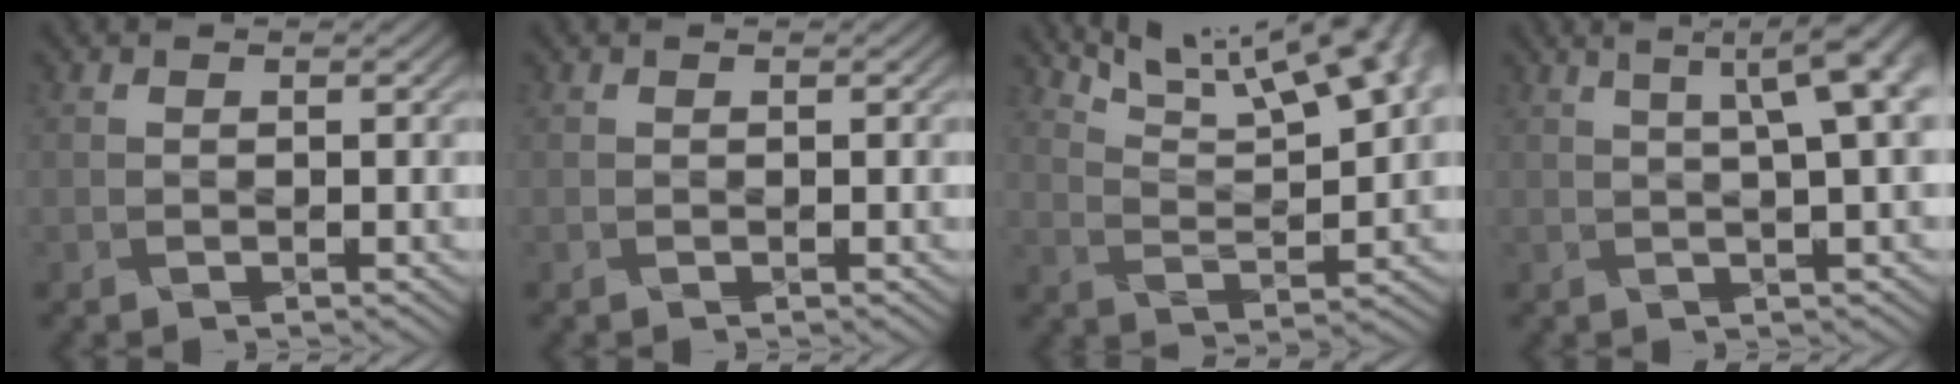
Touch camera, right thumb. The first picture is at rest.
{"total": 0.0}
{"total": 12.5, "force": [8.5, 3.1, 8.6], "torque": [-0.149, 0.011, 0.132]}
{"total": 8.2, "force": [2.9, 2.0, 7.4], "torque": [-0.075, 0.035, 0.031]}